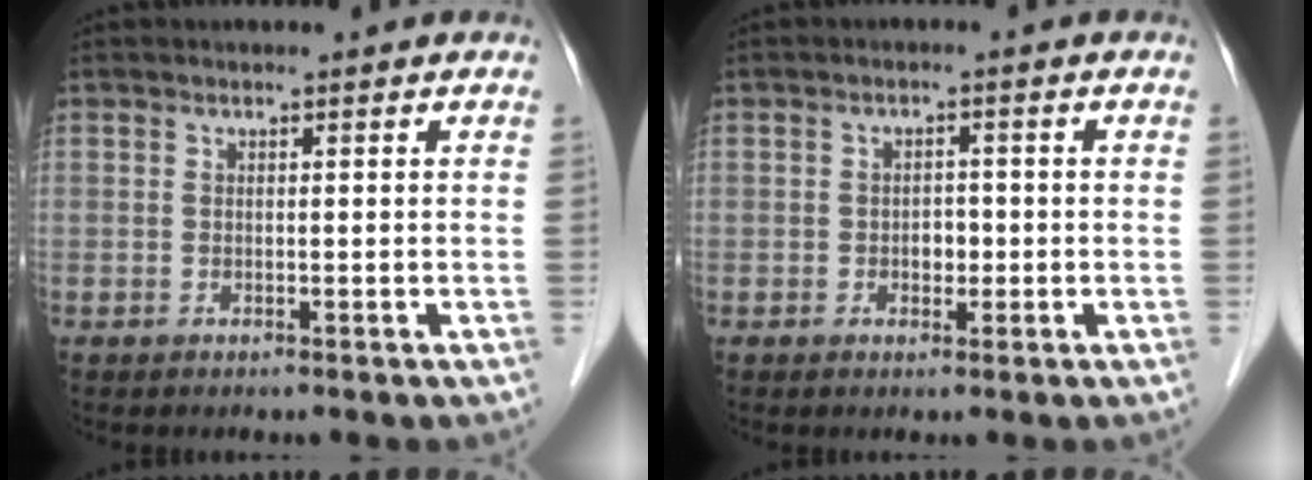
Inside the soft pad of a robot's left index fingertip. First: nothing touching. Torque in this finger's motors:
{"motor_torque": [0.12, -0.01, 0.01, 0.00]}